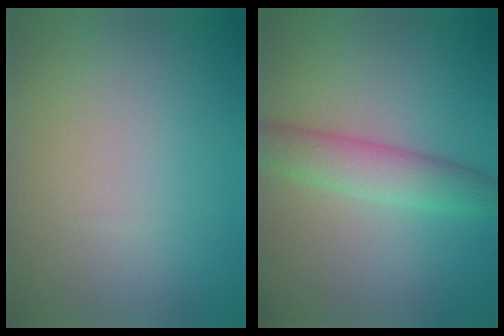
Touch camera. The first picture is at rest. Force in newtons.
{"total": 3.9, "press": 3.9, "slide": 0.1}